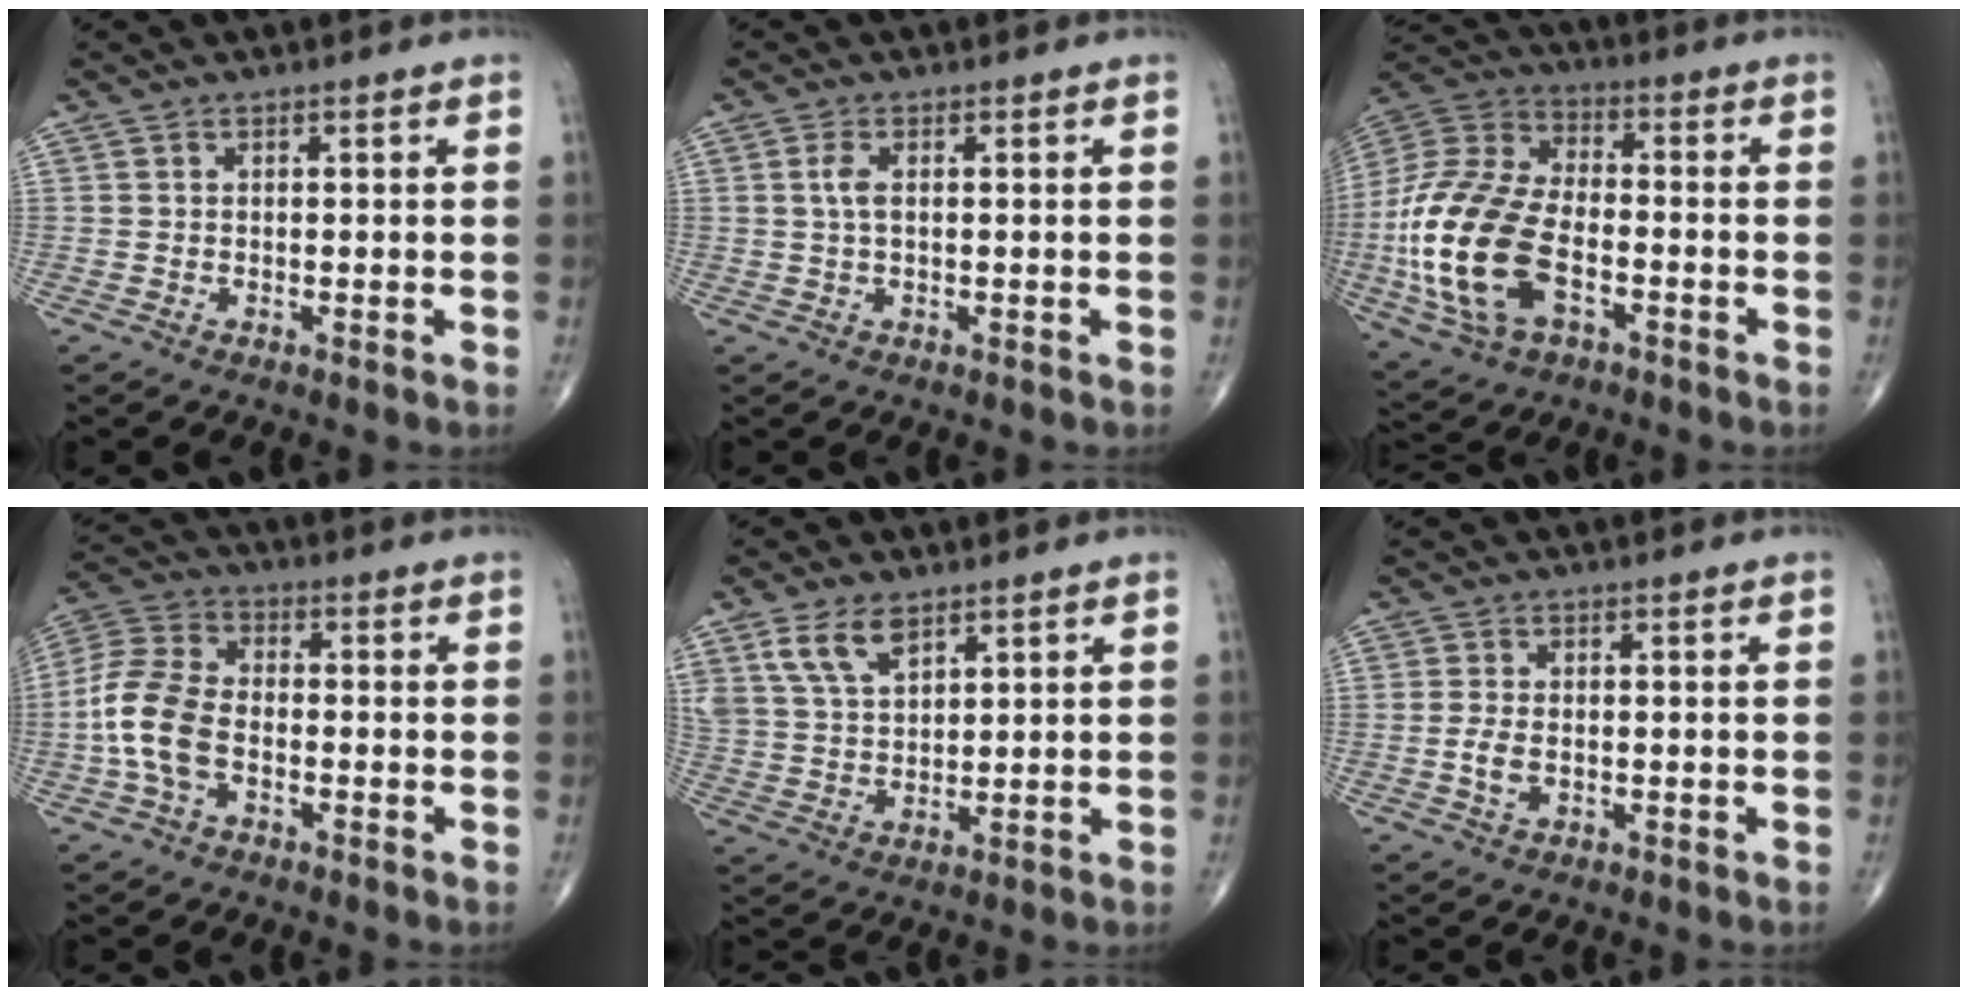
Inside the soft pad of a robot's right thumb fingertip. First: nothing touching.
{"total": 2.5, "force": [0.4, 1.1, 2.2], "torque": [-0.053, 0.006, 0.009]}
{"total": 22.0, "force": [-5.6, 12.6, 17.2], "torque": [-0.371, 0.013, -0.101]}
{"total": 10.9, "force": [-2.5, 6.7, 8.1], "torque": [-0.177, 0.028, -0.057]}
{"total": 7.8, "force": [4.7, 4.0, 4.7], "torque": [-0.084, -0.015, 0.099]}
{"total": 3.2, "force": [-0.6, 1.9, 2.4], "torque": [-0.052, 0.001, -0.011]}